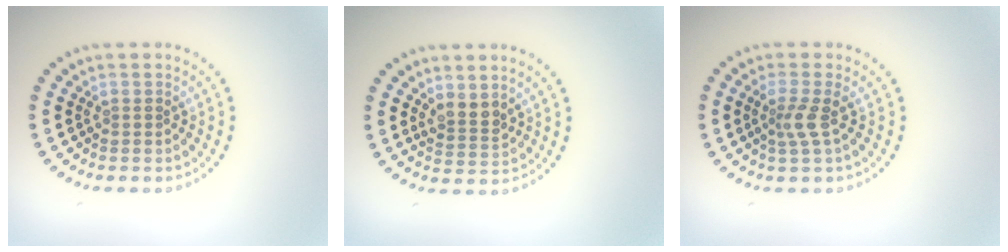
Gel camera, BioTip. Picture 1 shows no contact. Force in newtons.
{"total": 2.0, "press": 1.7, "slide": 1.2}
{"total": 2.0, "press": 1.4, "slide": 1.4}